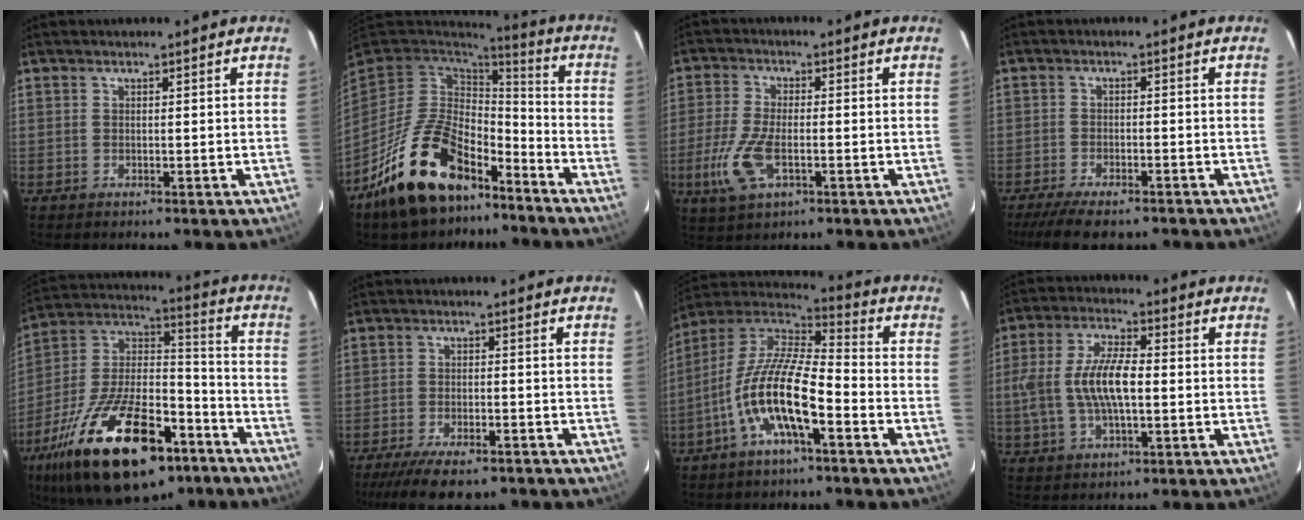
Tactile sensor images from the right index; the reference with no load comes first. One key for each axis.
{"total": 20.4, "fx": -12.5, "fy": 10.6, "fz": 12.1, "tx": -0.247, "ty": -0.004, "tz": -0.204}
{"total": 9.2, "fx": -3.1, "fy": 3.9, "fz": 7.7, "tx": -0.177, "ty": -0.009, "tz": -0.060}
{"total": 9.6, "fx": -7.9, "fy": 2.5, "fz": 4.9, "tx": -0.117, "ty": -0.026, "tz": -0.129}
{"total": 31.1, "fx": -18.1, "fy": 13.7, "fz": 21.3, "tx": -0.400, "ty": -0.006, "tz": -0.282}
{"total": 12.1, "fx": -9.5, "fy": 3.8, "fz": 6.4, "tx": -0.143, "ty": -0.026, "tz": -0.150}
{"total": 15.4, "fx": -6.3, "fy": 4.1, "fz": 13.5, "tx": -0.259, "ty": -0.007, "tz": -0.127}
{"total": 11.5, "fx": -0.8, "fy": 4.5, "fz": 10.6, "tx": -0.218, "ty": 0.007, "tz": -0.013}